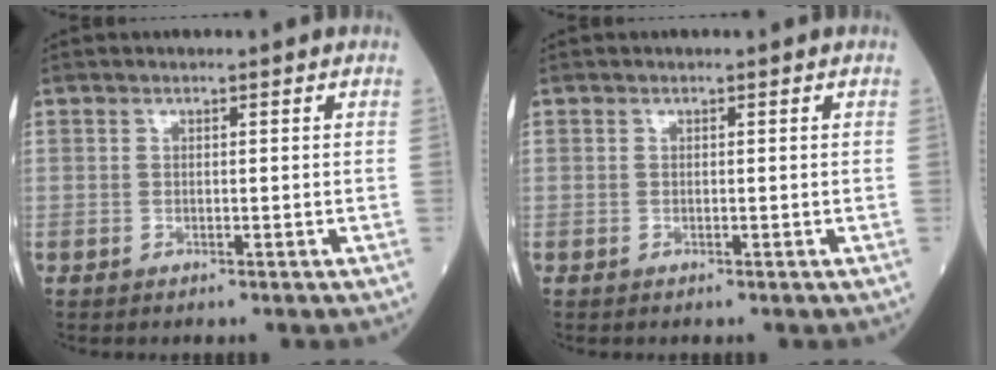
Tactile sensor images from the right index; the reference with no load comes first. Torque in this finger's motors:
{"motor_torque": [0.02, 0.00, 0.02, 0.01]}